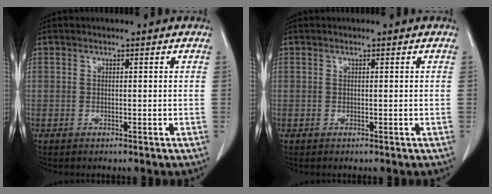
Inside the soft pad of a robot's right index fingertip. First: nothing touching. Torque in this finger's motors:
{"motor_torque": [-0.06, -0.01, 0.01, 0.01]}